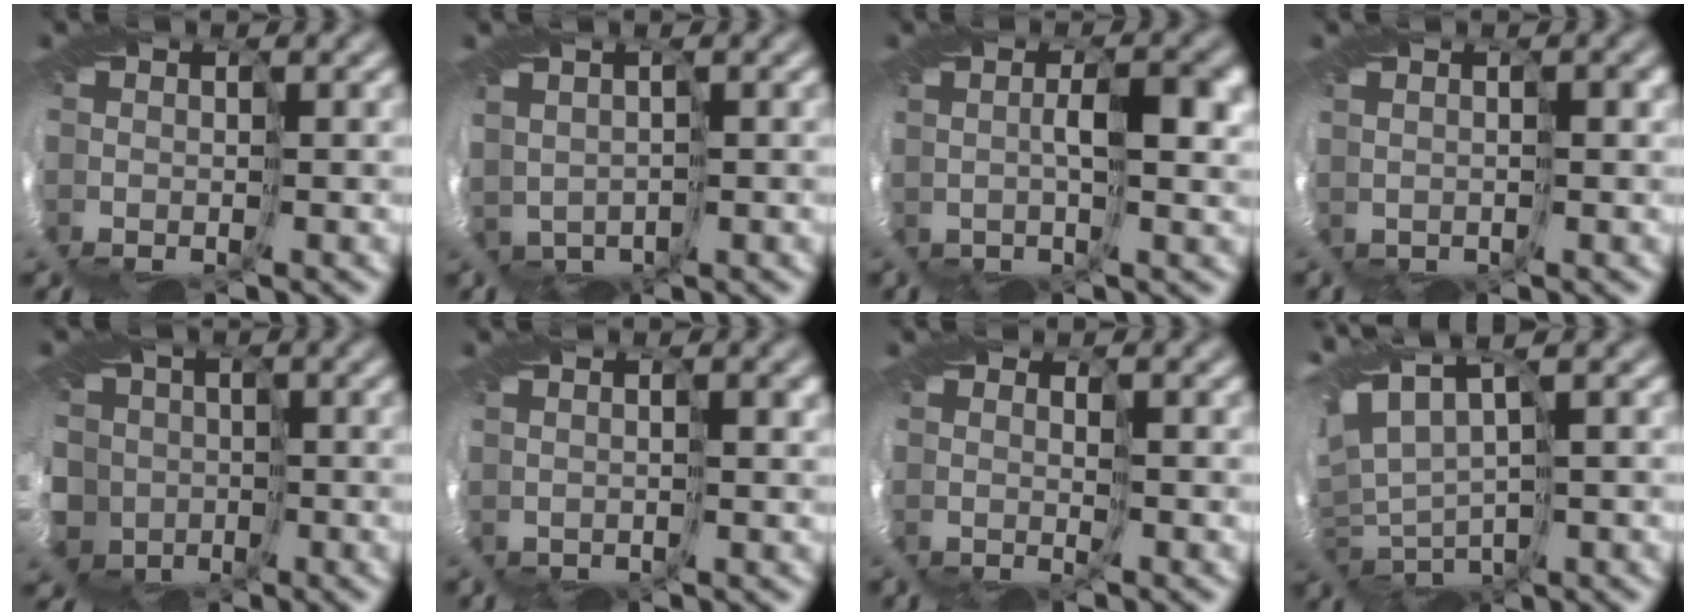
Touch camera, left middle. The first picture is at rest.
{"total": 1.6, "force": [0.5, 1.5, 0.5], "torque": [-0.015, -0.002, 0.012]}
{"total": 2.4, "force": [0.4, 0.0, 2.4], "torque": [-0.049, 0.004, 0.007]}
{"total": 0.5, "force": [0.2, 0.2, 0.4], "torque": [-0.001, 0.012, 0.007]}
{"total": 11.2, "force": [-2.8, 10.2, 3.7], "torque": [-0.119, -0.006, -0.076]}
{"total": 0.9, "force": [0.7, 0.3, 0.6], "torque": [-0.007, 0.014, 0.018]}
{"total": 0.9, "force": [0.2, -0.7, -0.5], "torque": [0.000, -0.002, 0.002]}
{"total": 5.5, "force": [2.1, 2.4, 4.4], "torque": [-0.131, 0.005, 0.058]}